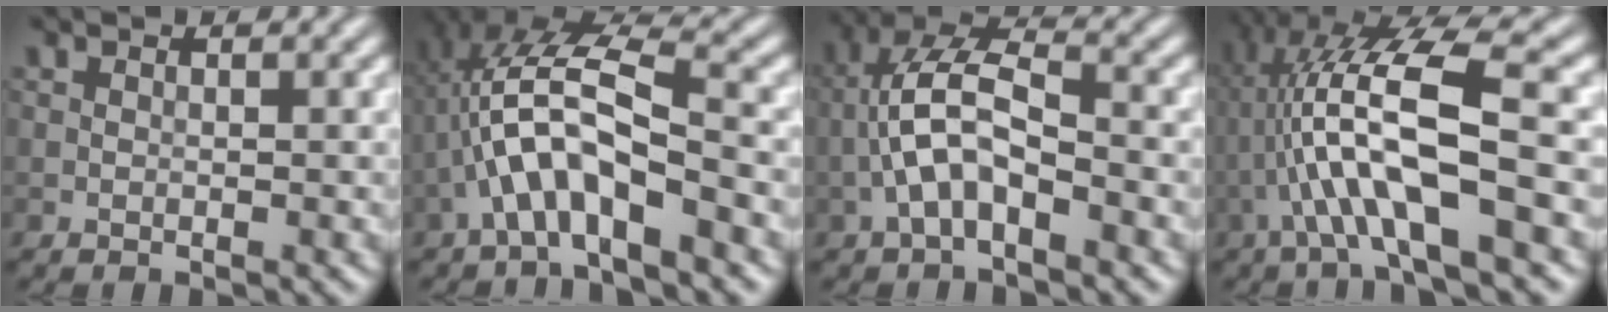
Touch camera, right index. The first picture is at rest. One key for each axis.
{"total": 7.6, "fx": -2.3, "fy": 2.3, "fz": 6.9, "tx": -0.138, "ty": 0.023, "tz": -0.045}
{"total": 5.9, "fx": -1.9, "fy": 2.3, "fz": 5.1, "tx": -0.106, "ty": 0.017, "tz": -0.041}
{"total": 10.1, "fx": -1.4, "fy": 2.3, "fz": 9.8, "tx": -0.191, "ty": 0.022, "tz": -0.025}